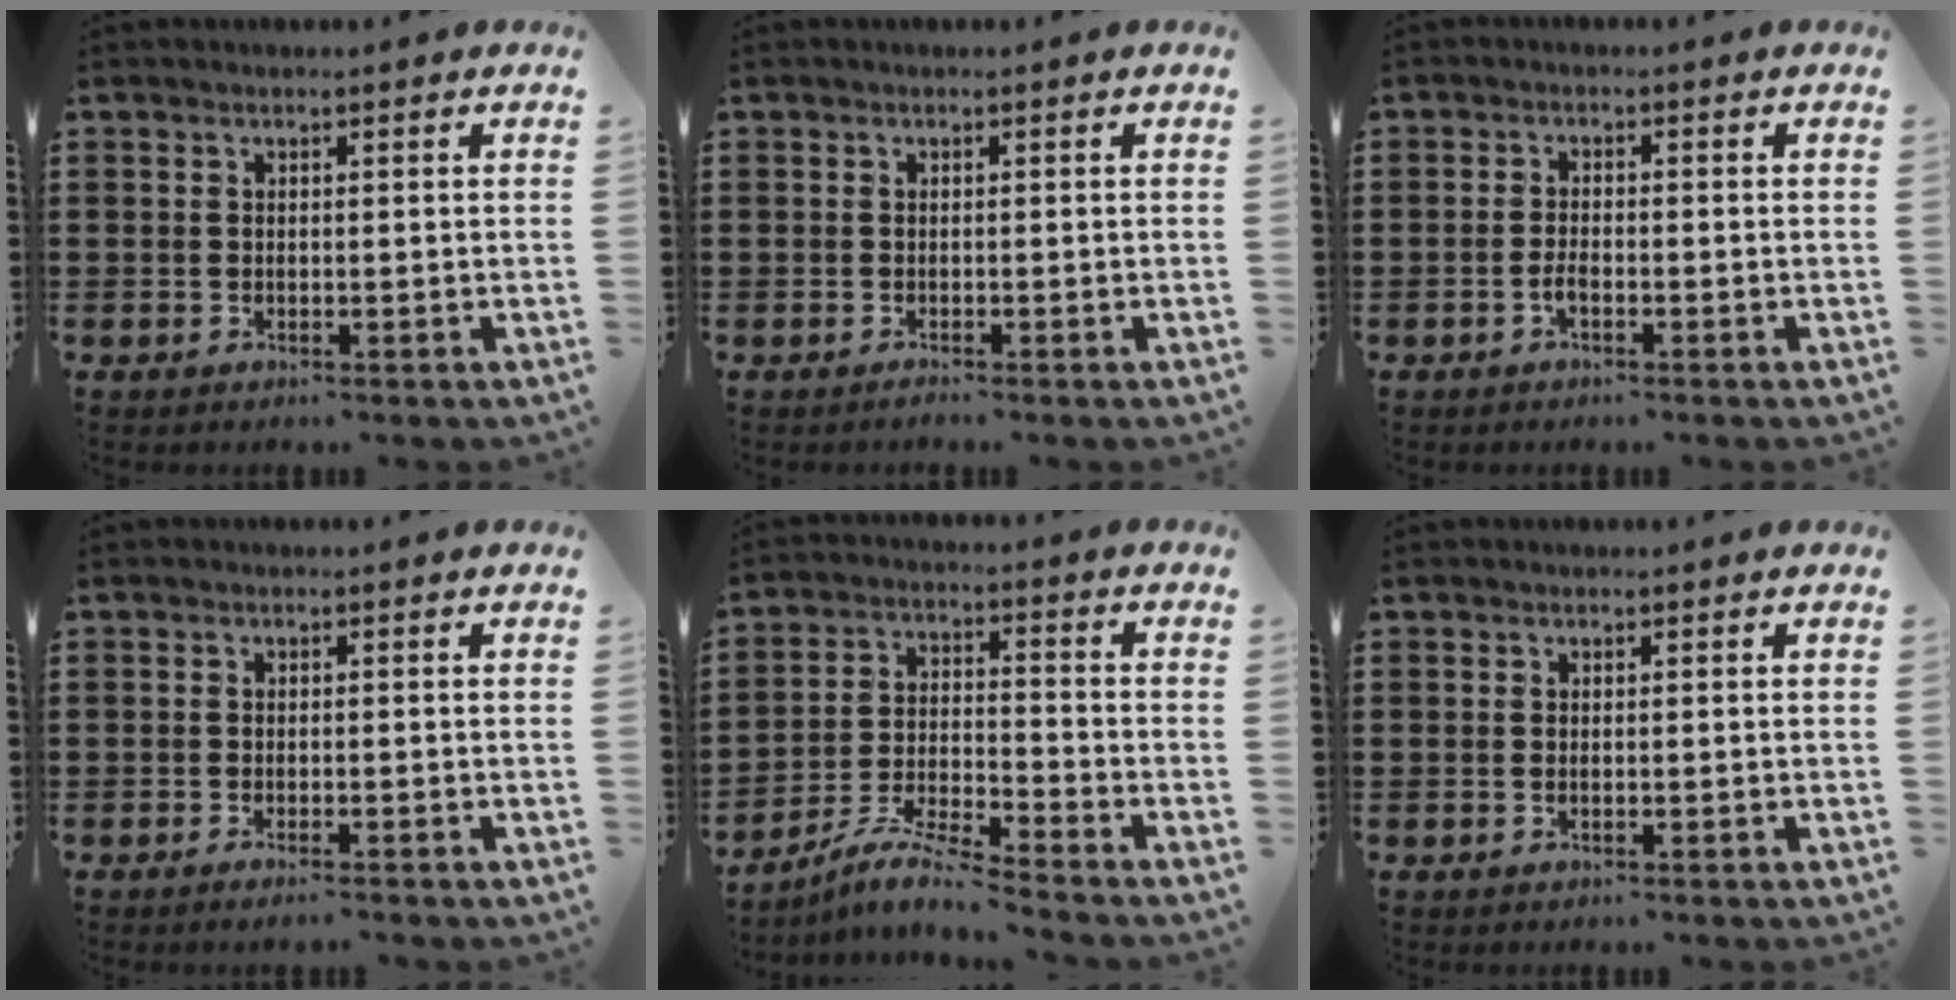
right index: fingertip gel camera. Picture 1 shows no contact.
{"total": 0.5, "force": [-0.5, 0.0, 0.0], "torque": [-0.002, 0.000, -0.011]}
{"total": 1.7, "force": [-0.9, 0.5, 1.4], "torque": [-0.026, 0.001, -0.016]}
{"total": 0.8, "force": [-0.7, 0.0, 0.5], "torque": [-0.011, -0.004, -0.013]}
{"total": 6.5, "force": [-6.0, -0.1, 2.5], "torque": [-0.059, -0.007, -0.119]}
{"total": 0.0}